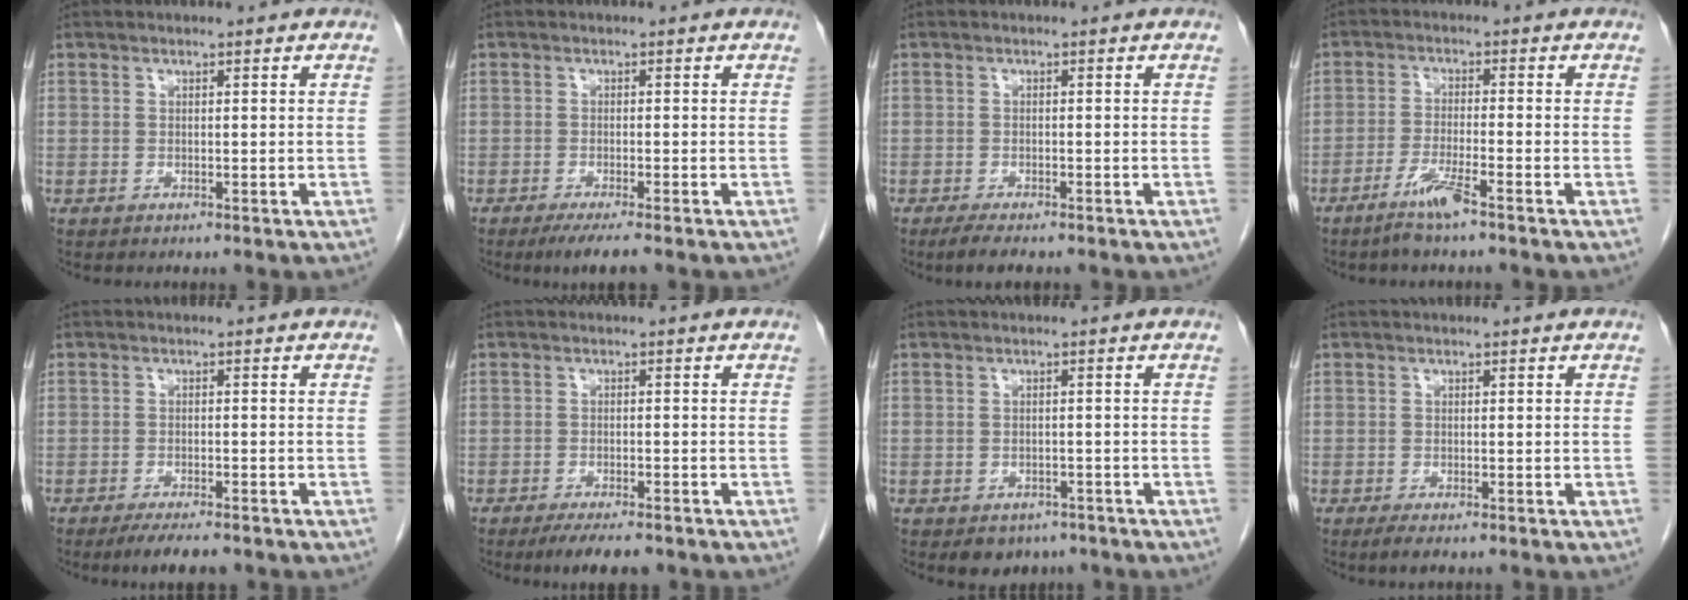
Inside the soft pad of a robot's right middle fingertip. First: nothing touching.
{"total": 4.1, "force": [-3.0, 0.0, 2.8], "torque": [-0.044, -0.011, -0.050]}
{"total": 3.4, "force": [-2.6, 0.8, 1.9], "torque": [-0.039, -0.009, -0.040]}
{"total": 4.6, "force": [-3.2, -0.3, 3.2], "torque": [-0.066, -0.008, -0.066]}
{"total": 4.9, "force": [-3.9, 0.8, 2.9], "torque": [-0.045, -0.009, -0.060]}
{"total": 5.5, "force": [-4.3, 1.1, 3.2], "torque": [-0.047, -0.009, -0.064]}
{"total": 3.9, "force": [-2.9, 2.5, 1.0], "torque": [-0.008, 0.004, -0.034]}
{"total": 1.7, "force": [-1.2, 0.4, 1.2], "torque": [-0.028, -0.006, -0.020]}